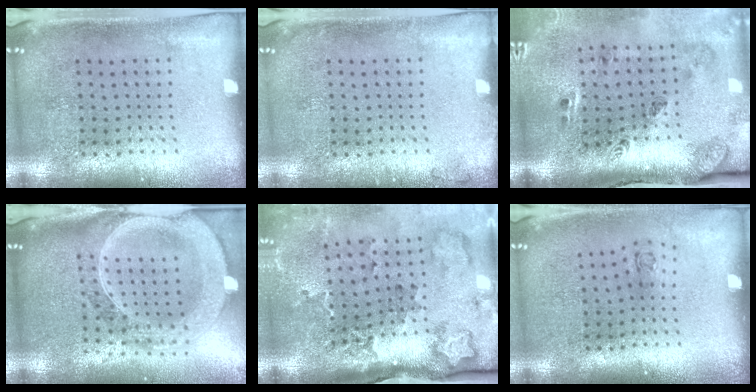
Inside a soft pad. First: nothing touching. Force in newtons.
{"total": 0.6, "press": 0.6, "slide": 0.2}
{"total": 3.3, "press": 2.0, "slide": 2.7}
{"total": 2.9, "press": 2.5, "slide": 1.5}
{"total": 2.5, "press": 2.0, "slide": 1.6}
{"total": 0.7, "press": 0.3, "slide": 0.7}